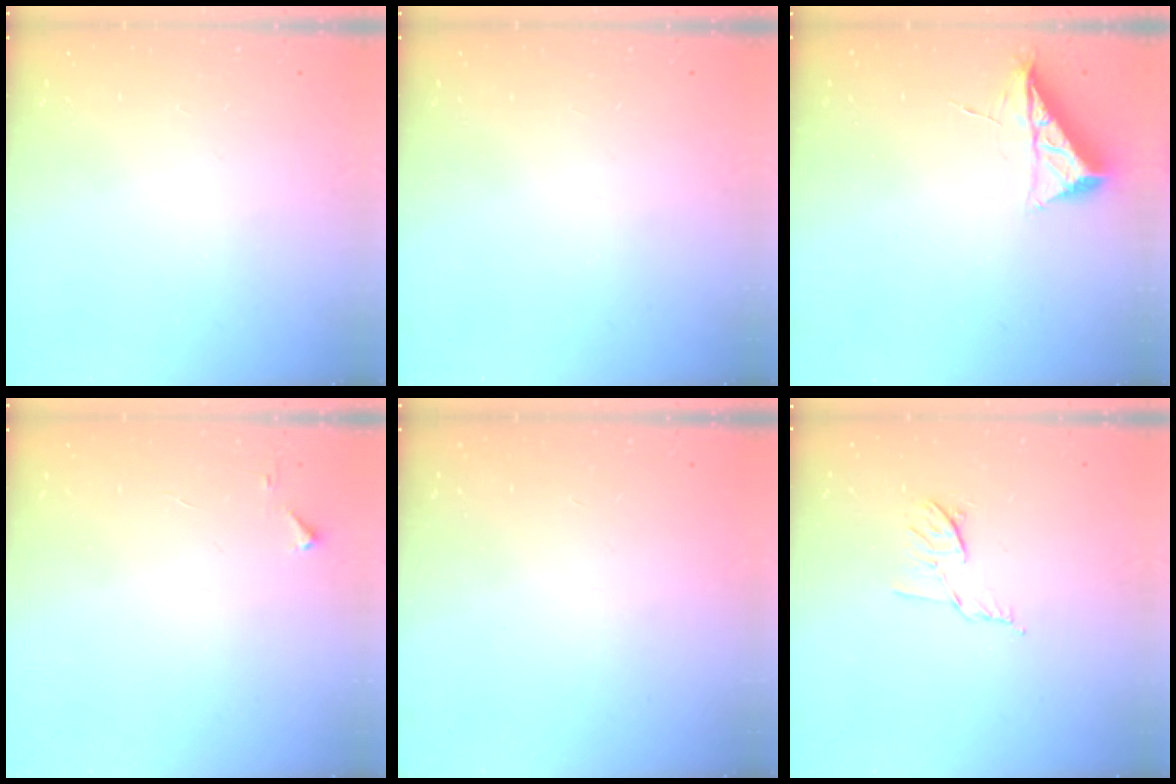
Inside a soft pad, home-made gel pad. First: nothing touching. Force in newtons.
{"total": 0.0}
{"total": 6.3, "press": 6.2, "slide": 0.8}
{"total": 2.8, "press": 2.8, "slide": 0.4}
{"total": 1.5, "press": 1.5, "slide": 0.1}
{"total": 6.5, "press": 6.4, "slide": 1.0}